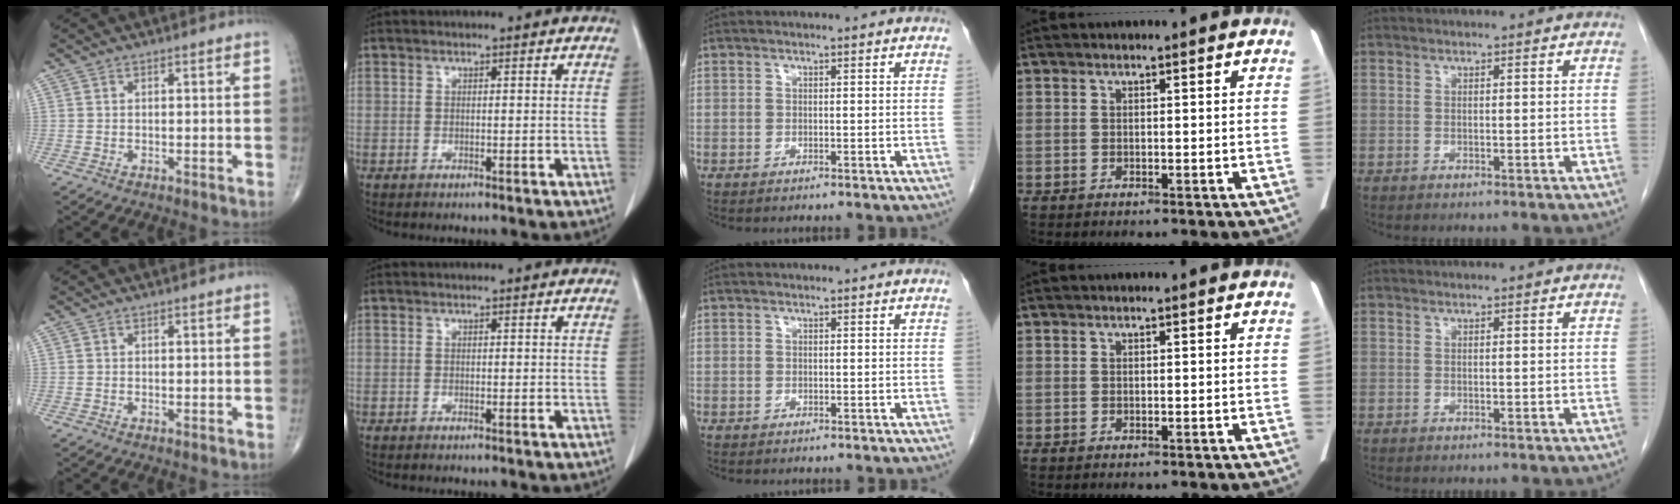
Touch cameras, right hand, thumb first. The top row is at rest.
{}